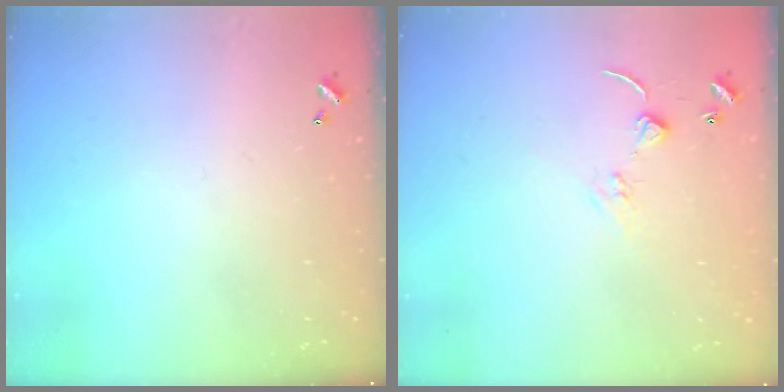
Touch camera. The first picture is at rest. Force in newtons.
{"total": 3.7, "press": 3.6, "slide": 0.5}